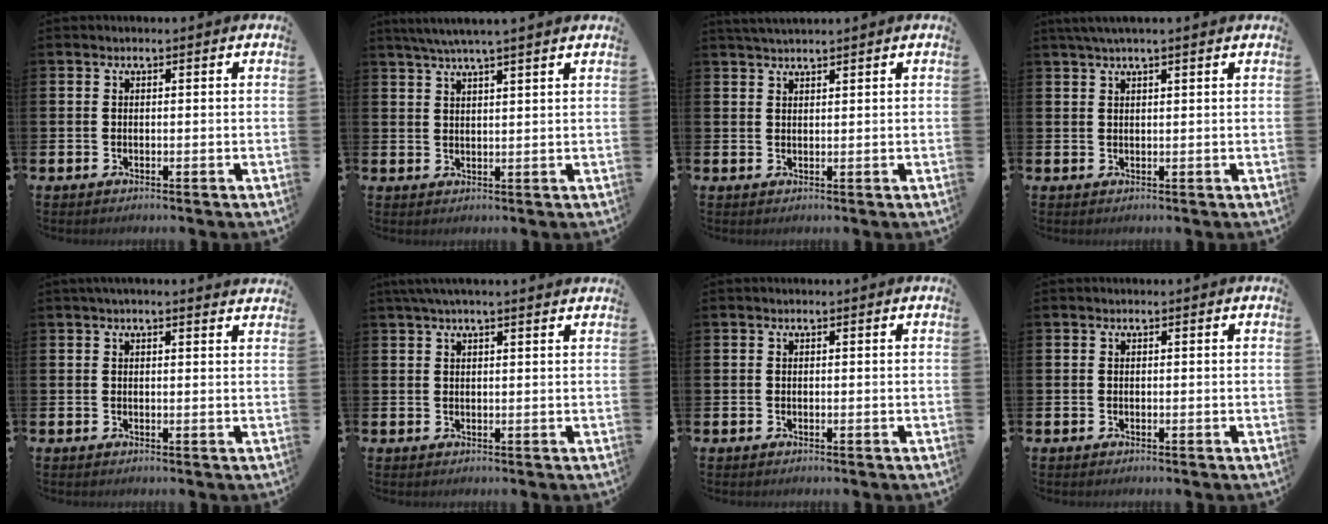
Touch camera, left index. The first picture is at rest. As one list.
[{"total": 4.0, "force": [3.5, -0.5, 1.7], "torque": [-0.046, -0.005, 0.065]}, {"total": 1.8, "force": [1.8, 0.0, 0.3], "torque": [-0.005, -0.005, 0.032]}, {"total": 2.1, "force": [1.7, -0.1, 1.3], "torque": [-0.023, 0.002, 0.029]}, {"total": 1.5, "force": [1.4, -0.1, 0.5], "torque": [-0.006, -0.006, 0.024]}, {"total": 2.5, "force": [2.1, -0.1, 1.4], "torque": [-0.026, -0.001, 0.036]}, {"total": 0.0}, {"total": 0.0}]